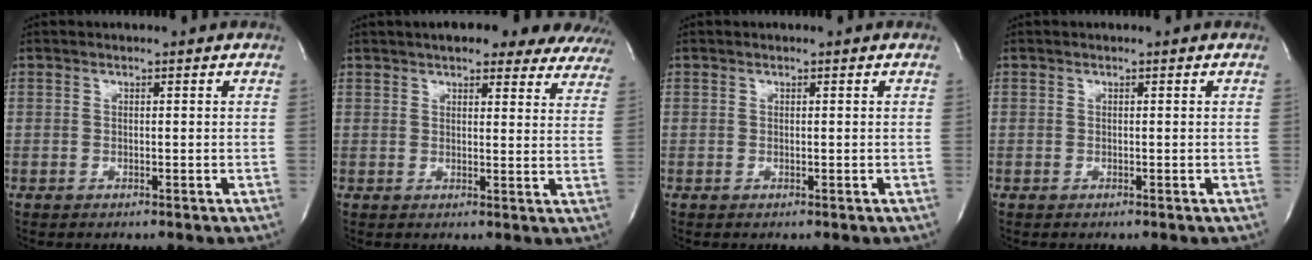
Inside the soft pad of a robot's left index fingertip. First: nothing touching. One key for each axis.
{"total": 19.4, "fx": 16.8, "fy": 5.4, "fz": 8.2, "tx": -0.100, "ty": 0.004, "tz": 0.183}
{"total": 0.0}
{"total": 0.0}